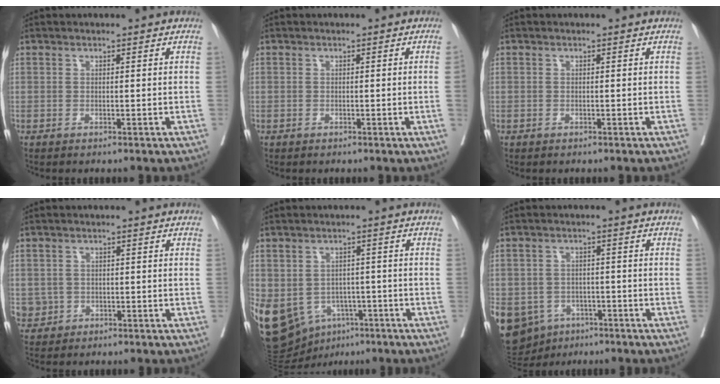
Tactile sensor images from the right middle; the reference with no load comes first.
{"total": 0.6, "force": [-0.1, -0.2, 0.6], "torque": [-0.012, 0.000, -0.002]}
{"total": 0.6, "force": [-0.2, 0.6, -0.1], "torque": [0.001, 0.006, -0.008]}
{"total": 2.9, "force": [-0.6, 2.8, 0.1], "torque": [0.006, 0.009, -0.005]}
{"total": 19.0, "force": [-8.0, 14.5, 9.3], "torque": [-0.256, -0.007, -0.105]}
{"total": 17.0, "force": [-7.7, 13.7, 6.5], "torque": [-0.196, 0.003, -0.100]}